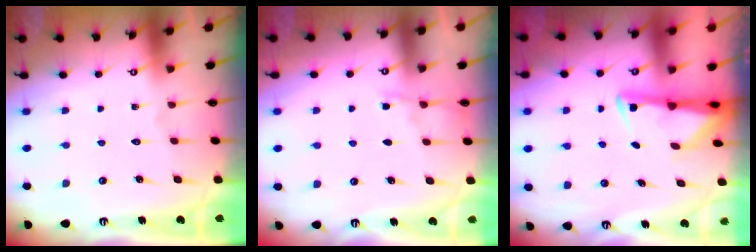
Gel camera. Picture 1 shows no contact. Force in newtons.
{"total": 5.0, "press": 4.9, "slide": 0.7}
{"total": 2.7, "press": 2.6, "slide": 0.7}